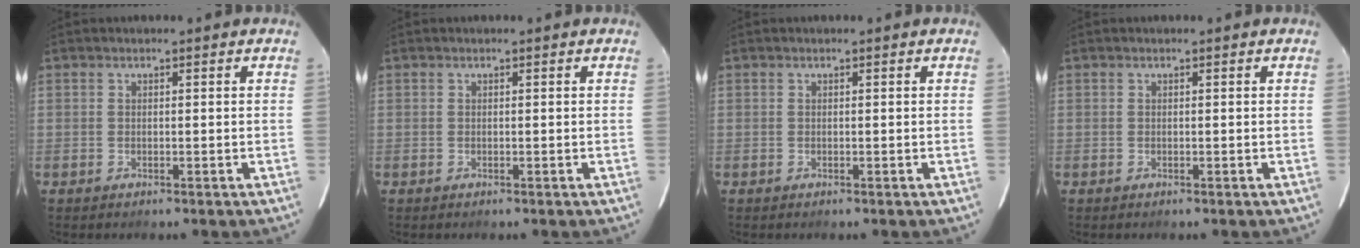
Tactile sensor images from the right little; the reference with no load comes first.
{"total": 0.0}
{"total": 0.0}
{"total": 0.0}